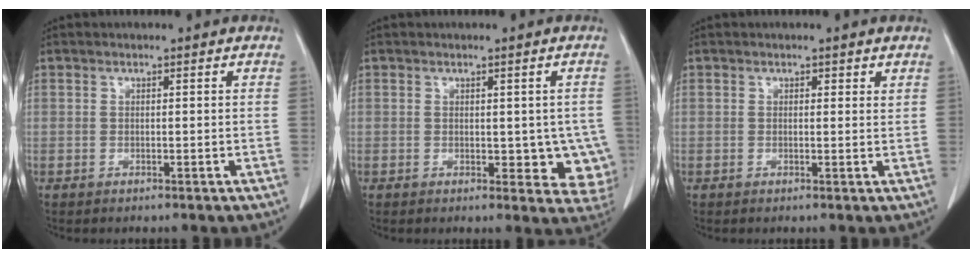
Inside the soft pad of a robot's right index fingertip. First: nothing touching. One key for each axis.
{"total": 6.4, "fx": -0.3, "fy": 3.7, "fz": 5.2, "tx": -0.029, "ty": -0.004, "tz": 0.001}
{"total": 0.7, "fx": 0.5, "fy": 0.4, "fz": 0.3, "tx": 0.000, "ty": -0.002, "tz": 0.003}